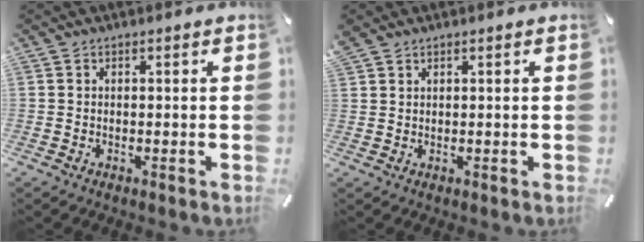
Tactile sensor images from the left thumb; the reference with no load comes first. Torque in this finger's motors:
{"motor_torque": [0.40, 0.40, 1.41, -1.36, 0.45]}